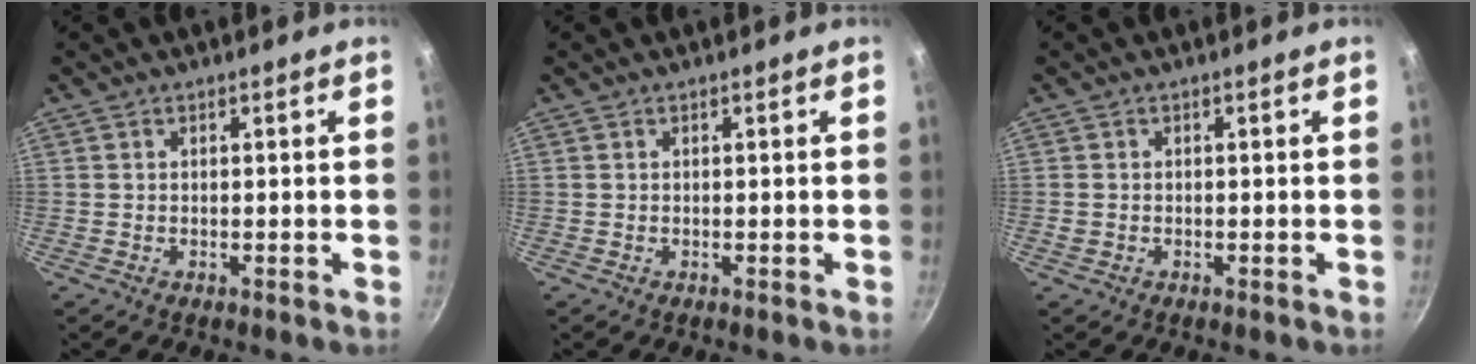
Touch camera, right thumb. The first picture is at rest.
{"total": 0.0}
{"total": 1.2, "force": [-0.3, 1.0, 0.5], "torque": [-0.010, 0.001, -0.005]}